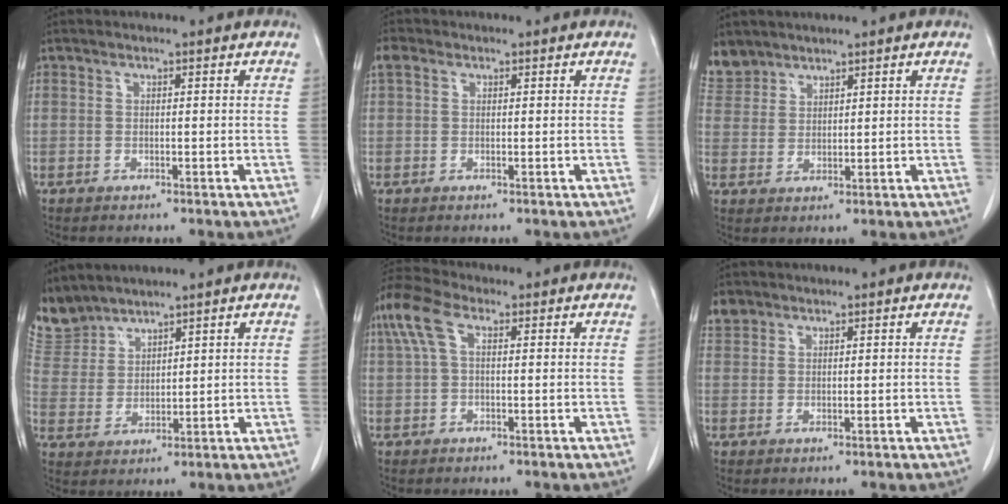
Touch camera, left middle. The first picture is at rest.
{"total": 1.7, "force": [0.8, 1.2, 0.8], "torque": [-0.020, 0.020, 0.016]}
{"total": 4.4, "force": [4.0, 2.0, -0.1], "torque": [0.006, 0.005, 0.086]}
{"total": 6.5, "force": [6.3, 1.4, -0.2], "torque": [-0.004, 0.005, 0.145]}
{"total": 6.3, "force": [2.2, 3.0, 5.1], "torque": [-0.127, 0.037, 0.043]}
{"total": 2.2, "force": [1.7, 1.4, 0.1], "torque": [0.001, 0.011, 0.032]}